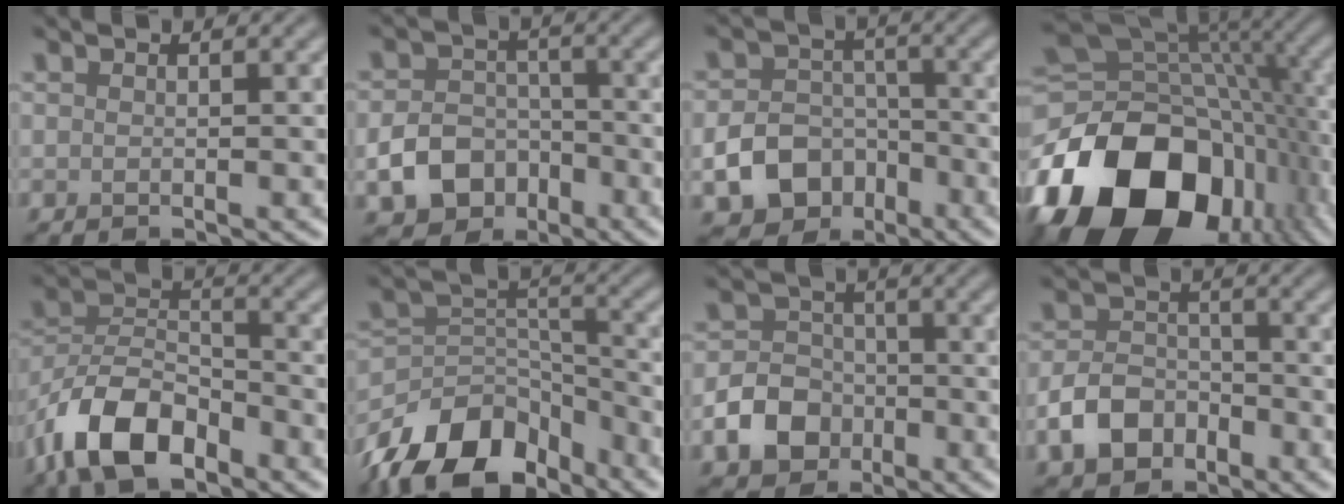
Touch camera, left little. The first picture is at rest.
{"total": 5.4, "force": [-2.2, 4.1, 2.6], "torque": [-0.045, -0.008, -0.037]}
{"total": 6.6, "force": [-2.8, 5.1, 3.1], "torque": [-0.042, -0.008, -0.054]}
{"total": 19.5, "force": [-7.9, 13.2, 12.0], "torque": [-0.238, -0.031, -0.124]}
{"total": 9.0, "force": [-5.6, 4.5, 5.5], "torque": [-0.101, 0.004, -0.119]}
{"total": 11.9, "force": [-8.9, 6.0, 5.1], "torque": [-0.093, 0.009, -0.166]}
{"total": 5.2, "force": [-2.2, 4.1, 2.3], "torque": [-0.032, 0.000, -0.052]}
{"total": 4.7, "force": [-2.4, 3.3, 2.4], "torque": [-0.044, -0.001, -0.049]}